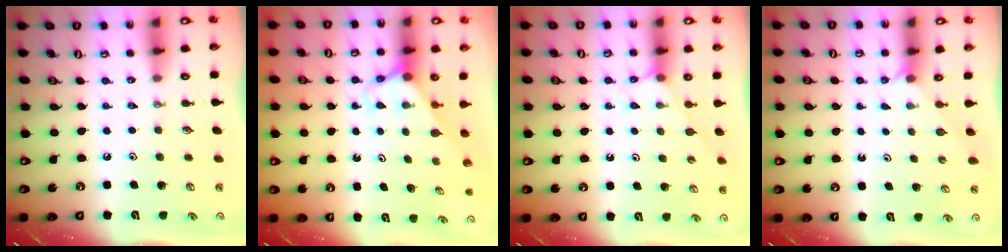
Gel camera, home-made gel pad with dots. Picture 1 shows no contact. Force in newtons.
{"total": 2.6, "press": 2.6, "slide": 0.2}
{"total": 4.1, "press": 4.1, "slide": 0.5}
{"total": 1.2, "press": 1.2, "slide": 0.1}